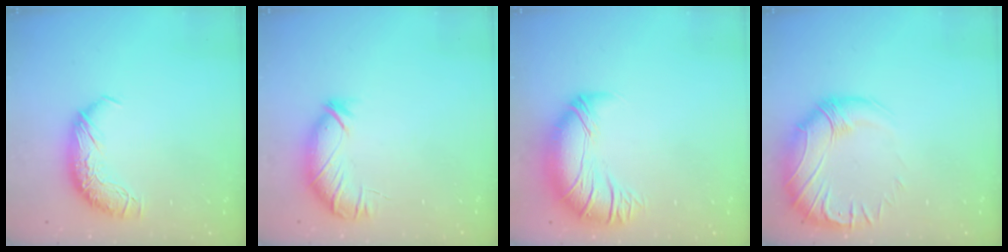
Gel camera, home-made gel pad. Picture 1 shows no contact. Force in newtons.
{"total": 3.7, "press": 3.6, "slide": 0.8}
{"total": 2.8, "press": 0.2, "slide": 2.8}
{"total": 3.4, "press": 0.6, "slide": 3.3}